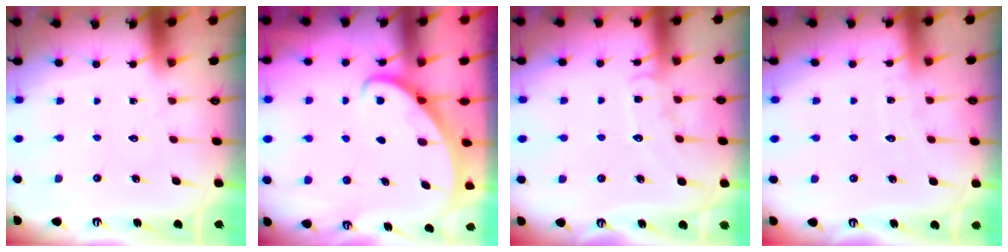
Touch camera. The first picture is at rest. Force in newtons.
{"total": 2.9, "press": 2.9, "slide": 0.2}
{"total": 8.4, "press": 8.4, "slide": 0.7}
{"total": 3.2, "press": 3.2, "slide": 0.4}